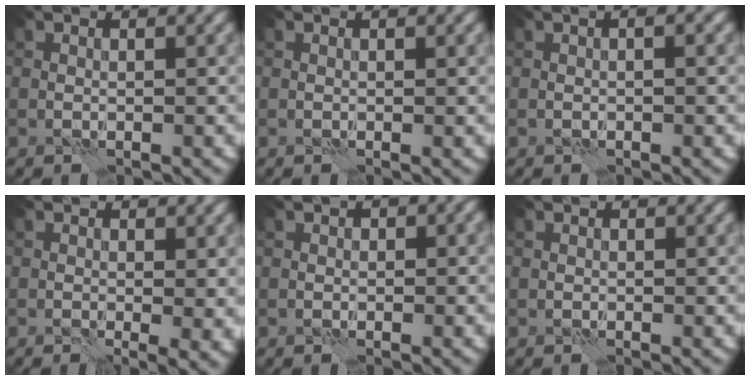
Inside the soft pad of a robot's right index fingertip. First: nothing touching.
{"total": 0.0}
{"total": 1.8, "force": [0.2, 0.5, 1.7], "torque": [-0.009, -0.001, -0.003]}
{"total": 2.7, "force": [0.4, 0.9, 2.5], "torque": [-0.022, -0.005, 0.010]}
{"total": 1.9, "force": [0.2, 1.2, 1.5], "torque": [-0.010, 0.004, 0.002]}
{"total": 0.0}